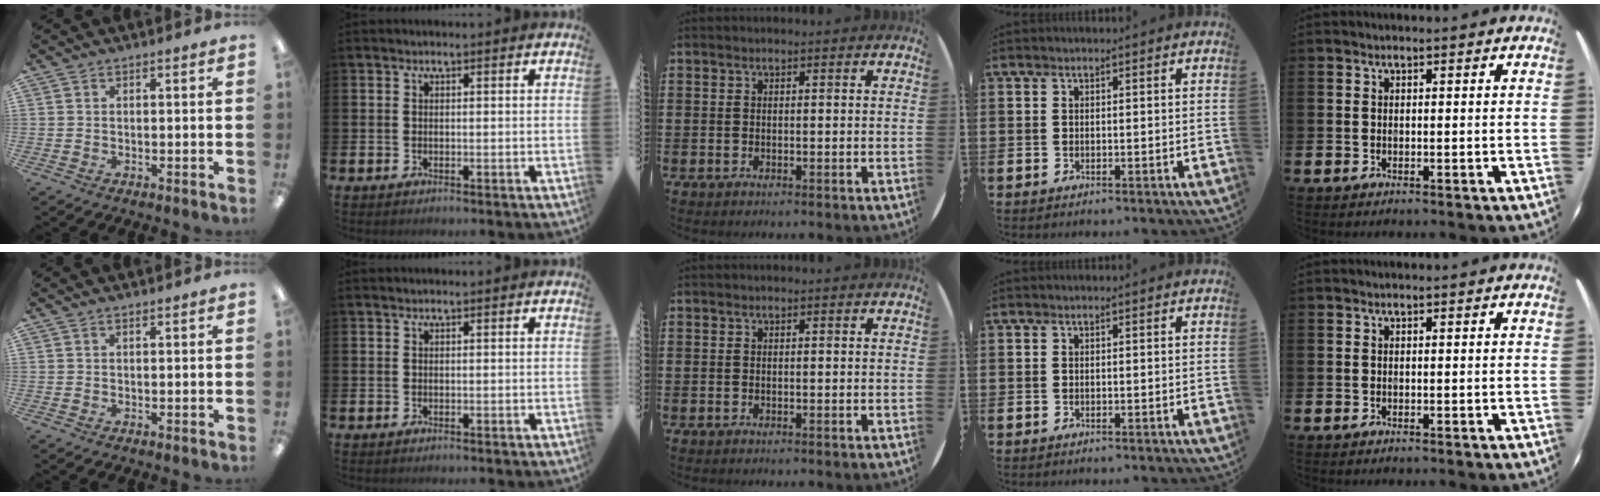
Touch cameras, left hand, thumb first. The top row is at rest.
{"thumb": {"total": 0.6, "force": [0.4, 0.1, 0.3], "torque": [-0.007, 0.002, 0.007]}}